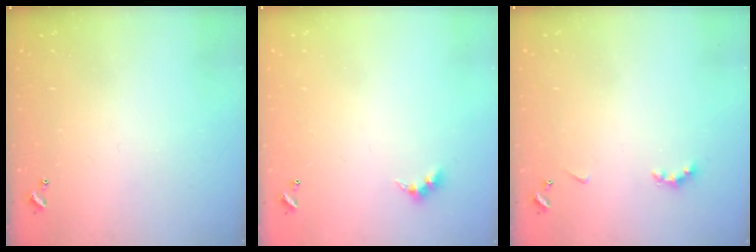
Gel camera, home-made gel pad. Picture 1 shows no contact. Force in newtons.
{"total": 3.0, "press": 2.9, "slide": 0.5}
{"total": 2.9, "press": 2.8, "slide": 0.6}